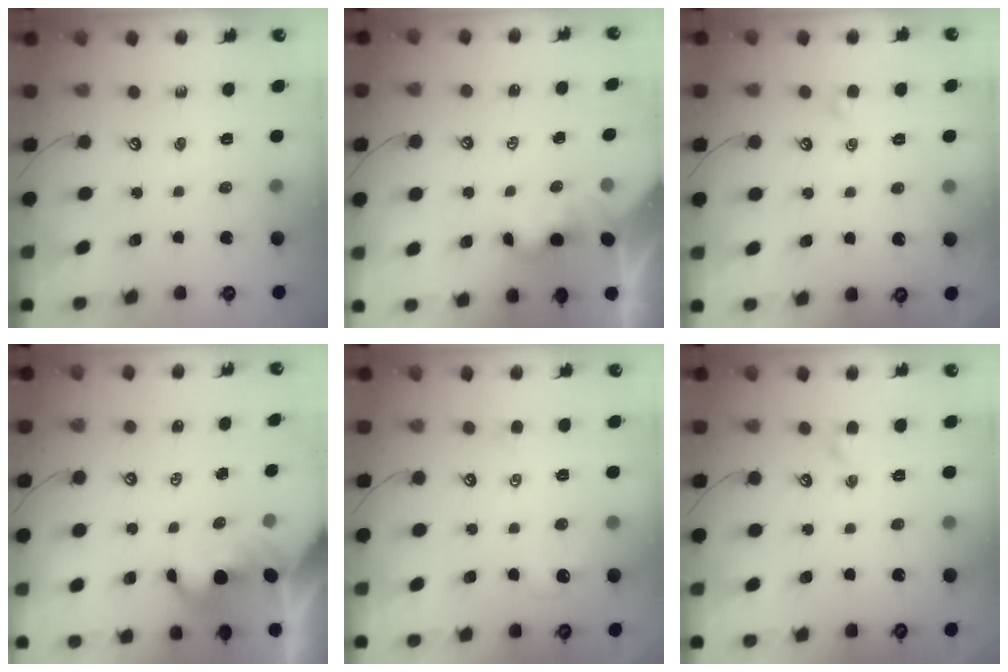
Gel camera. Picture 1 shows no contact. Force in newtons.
{"total": 1.1, "press": 1.0, "slide": 0.4}
{"total": 0.7, "press": 0.3, "slide": 0.6}
{"total": 2.4, "press": 2.4, "slide": 0.1}
{"total": 1.2, "press": 0.9, "slide": 0.7}
{"total": 0.9, "press": 0.8, "slide": 0.4}